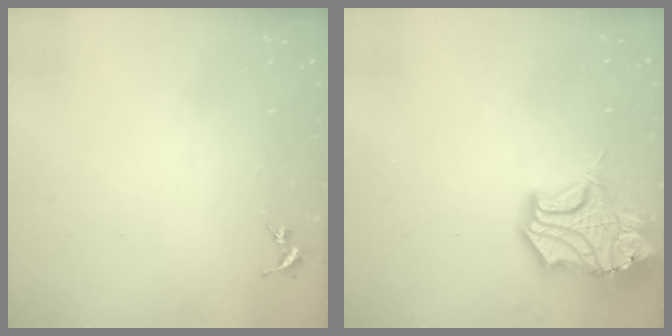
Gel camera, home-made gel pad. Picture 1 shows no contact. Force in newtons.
{"total": 16.9, "press": 16.7, "slide": 2.3}